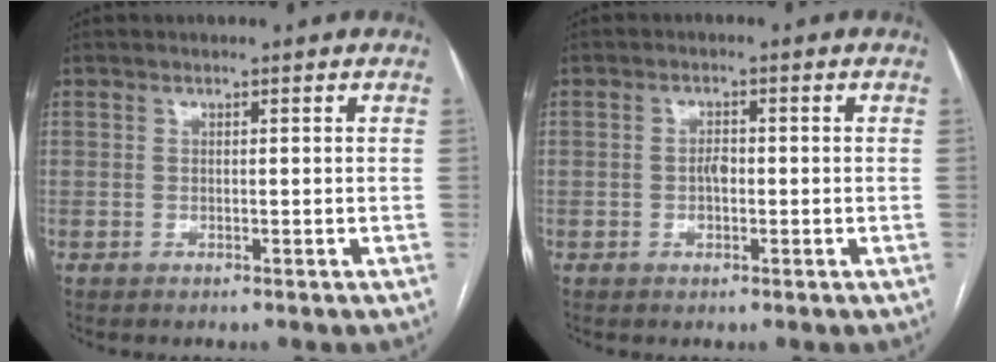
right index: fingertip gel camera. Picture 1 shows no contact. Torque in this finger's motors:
{"motor_torque": [0.26, -0.03, 0.05, 0.04]}